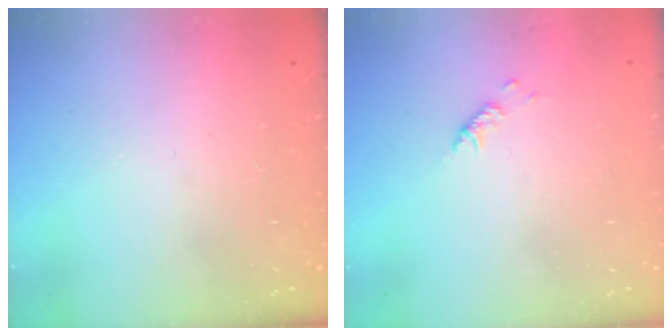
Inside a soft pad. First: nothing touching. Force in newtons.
{"total": 2.9, "press": 2.9, "slide": 0.6}